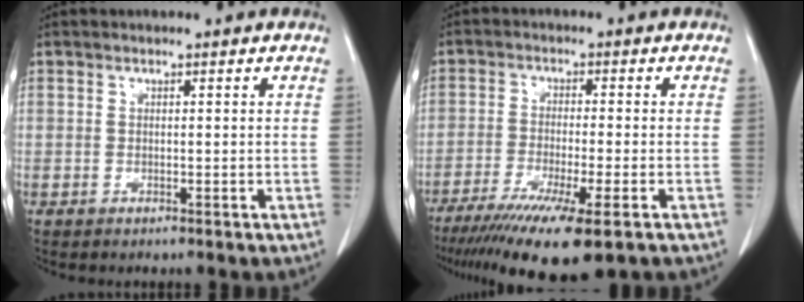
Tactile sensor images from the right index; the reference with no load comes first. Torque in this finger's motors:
{"motor_torque": [2.14, 0.00, 0.73, 0.21]}